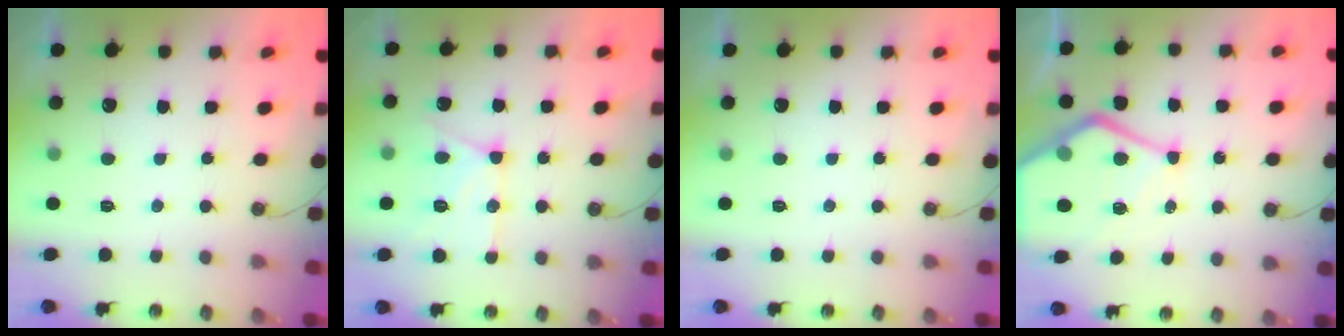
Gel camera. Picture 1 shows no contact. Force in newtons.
{"total": 14.0, "press": 14.0, "slide": 1.2}
{"total": 0.0}
{"total": 16.4, "press": 16.4, "slide": 1.5}